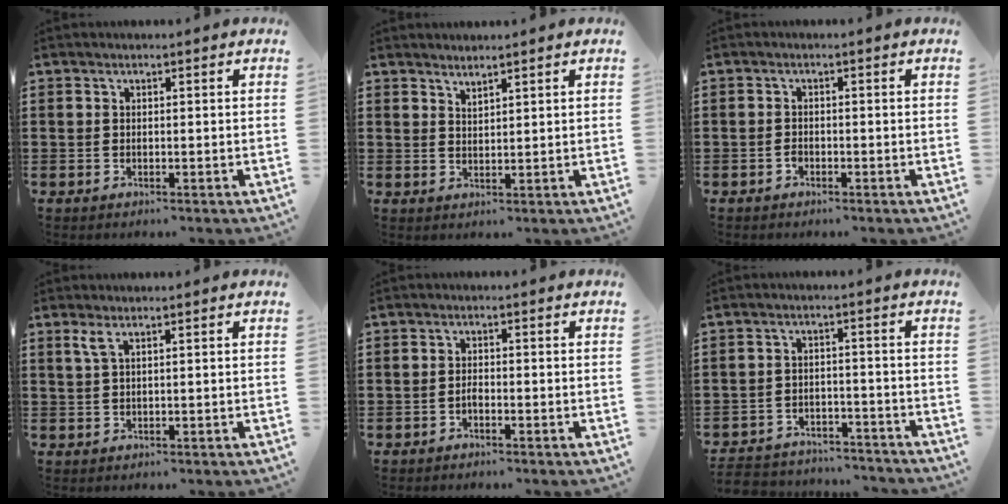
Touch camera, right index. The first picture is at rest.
{"total": 1.7, "force": [1.7, 0.0, -0.1], "torque": [-0.001, 0.001, 0.033]}
{"total": 1.0, "force": [-0.7, 0.6, 0.4], "torque": [-0.010, -0.001, -0.013]}
{"total": 1.5, "force": [0.8, 0.3, 1.2], "torque": [-0.027, 0.001, 0.014]}
{"total": 1.1, "force": [-0.7, 0.6, 0.6], "torque": [-0.015, -0.002, -0.013]}
{"total": 3.7, "force": [-3.7, 0.6, 0.1], "torque": [-0.008, 0.003, -0.078]}